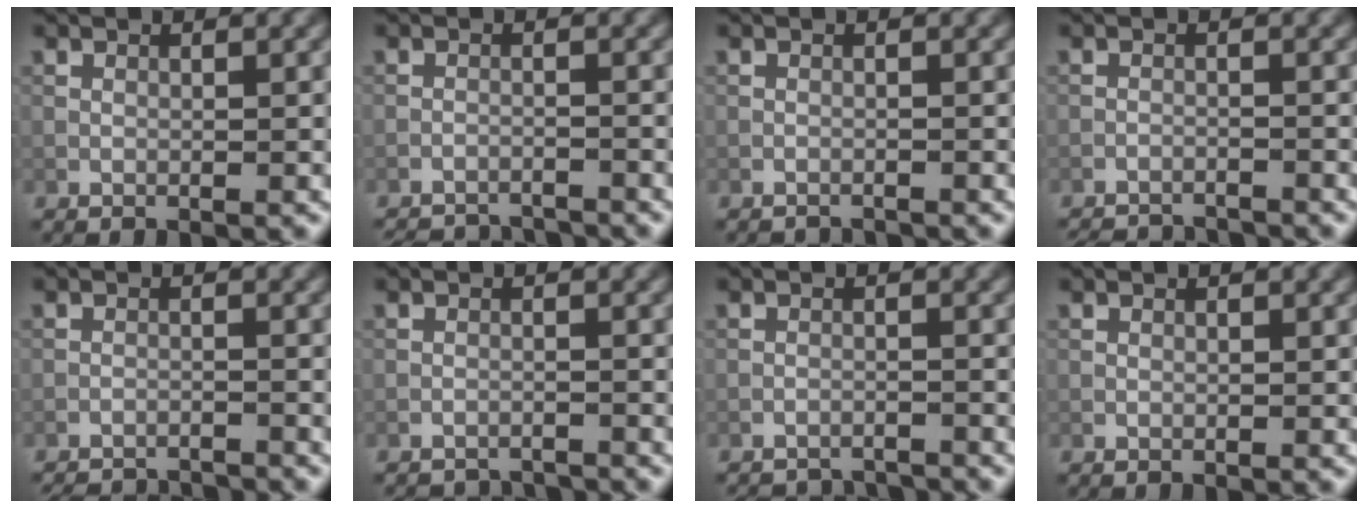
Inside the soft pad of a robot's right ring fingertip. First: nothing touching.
{"total": 7.7, "force": [-7.5, 1.2, 1.0], "torque": [-0.009, -0.005, -0.108]}
{"total": 2.1, "force": [-2.0, 0.2, 0.2], "torque": [-0.003, -0.005, -0.031]}
{"total": 6.8, "force": [-6.7, 1.0, 1.0], "torque": [-0.014, -0.008, -0.095]}
{"total": 8.2, "force": [-8.1, 1.3, 1.1], "torque": [-0.008, -0.003, -0.113]}
{"total": 5.2, "force": [-5.1, 0.7, 0.5], "torque": [-0.007, -0.006, -0.073]}
{"total": 6.4, "force": [-6.3, 1.0, 0.7], "torque": [-0.007, -0.003, -0.088]}
{"total": 0.0}